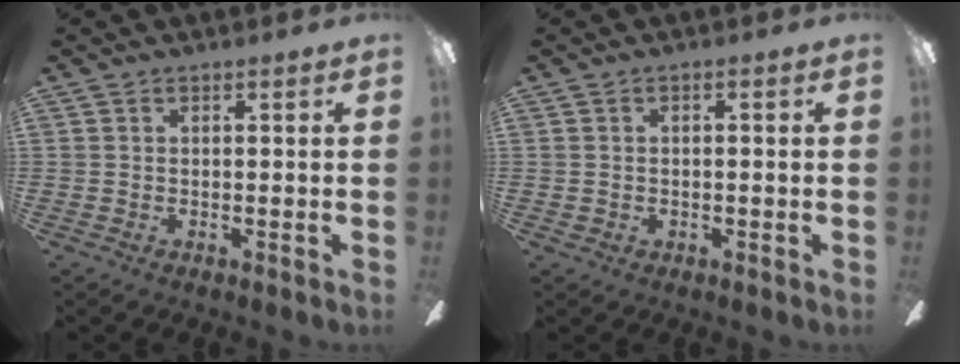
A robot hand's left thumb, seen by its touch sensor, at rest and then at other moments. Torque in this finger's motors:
{"motor_torque": [0.03, 0.06, -0.10, 0.10, 0.00]}